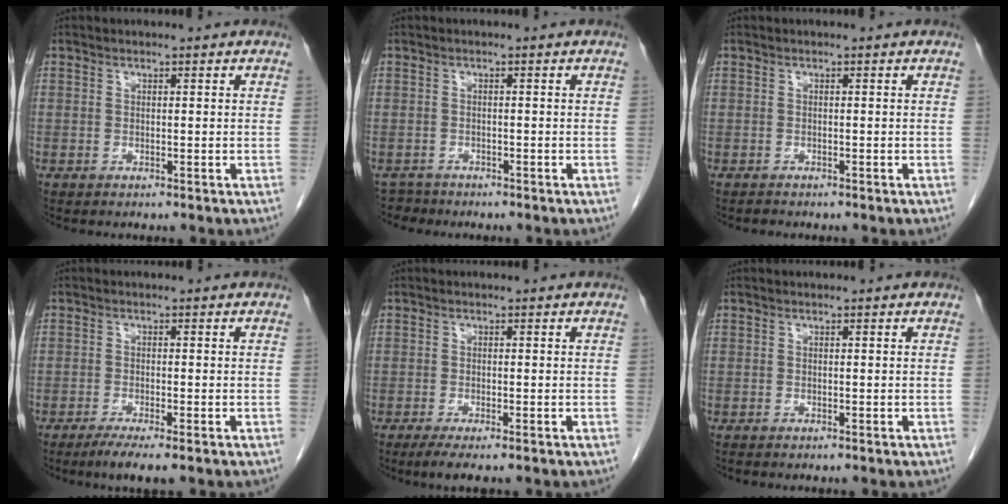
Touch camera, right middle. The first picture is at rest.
{"total": 1.8, "force": [-1.5, 0.6, -0.7], "torque": [0.012, -0.001, -0.027]}
{"total": 0.5, "force": [-0.5, 0.1, 0.0], "torque": [-0.012, -0.003, -0.010]}
{"total": 3.7, "force": [-2.5, 0.3, 2.7], "torque": [-0.050, -0.012, -0.043]}
{"total": 3.1, "force": [-2.1, 0.4, 2.2], "torque": [-0.040, -0.011, -0.035]}
{"total": 0.0}